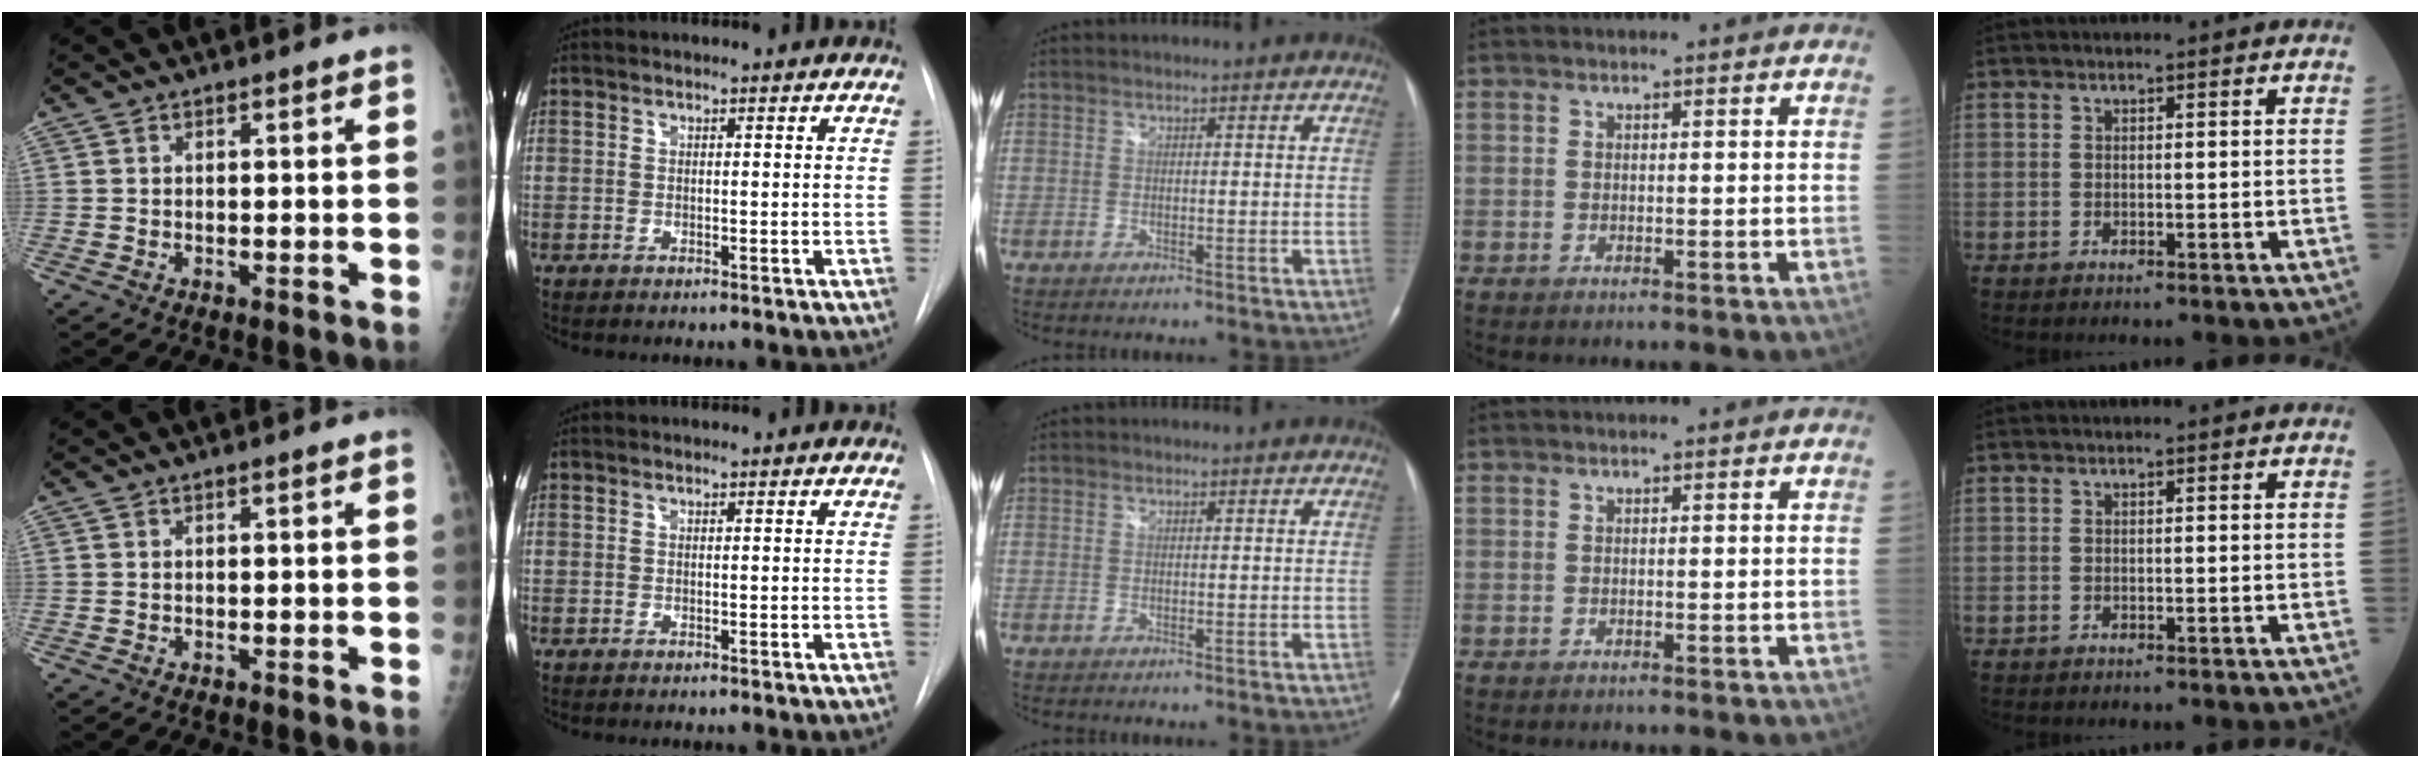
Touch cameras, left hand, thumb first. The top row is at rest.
{}